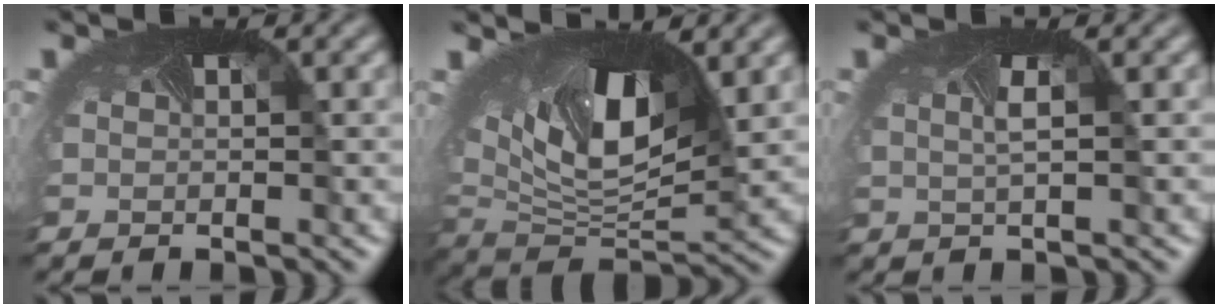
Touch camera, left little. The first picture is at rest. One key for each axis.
{"total": 12.2, "fx": 3.2, "fy": 6.1, "fz": 10.0, "tx": -0.187, "ty": -0.014, "tz": 0.054}
{"total": 0.9, "fx": -0.1, "fy": -0.1, "fz": 0.9, "tx": -0.021, "ty": -0.014, "tz": 0.004}